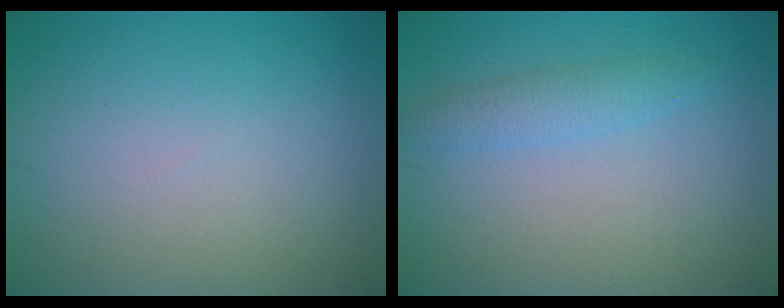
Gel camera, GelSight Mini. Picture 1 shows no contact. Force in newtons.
{"total": 2.0, "press": 1.9, "slide": 0.2}